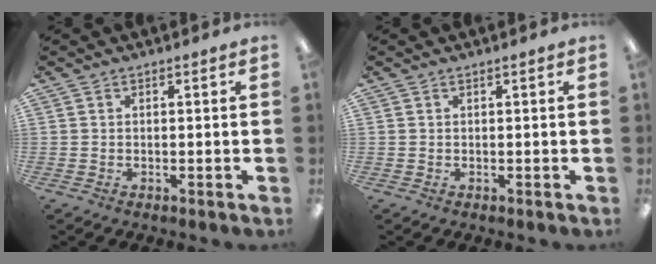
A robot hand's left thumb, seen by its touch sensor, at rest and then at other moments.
{"total": 0.0}